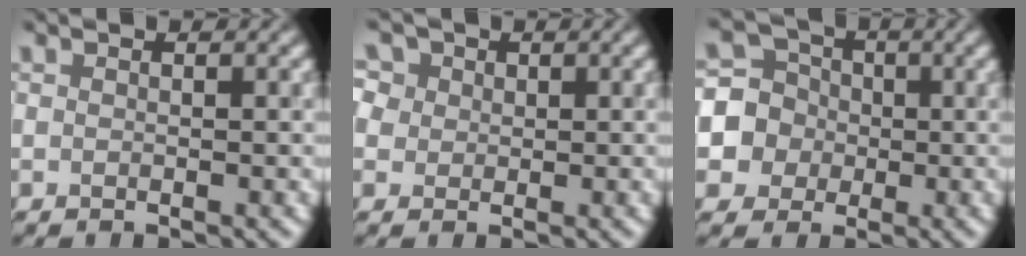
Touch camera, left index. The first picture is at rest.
{"total": 7.5, "force": [3.6, 5.7, 3.2], "torque": [-0.056, 0.029, 0.031]}
{"total": 4.8, "force": [-0.7, 4.7, 0.6], "torque": [0.001, 0.016, -0.035]}